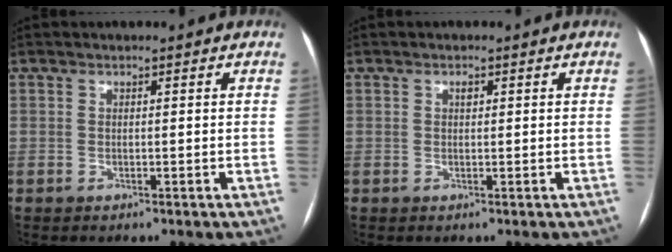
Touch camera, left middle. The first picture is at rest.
{"total": 0.7, "force": [0.3, 0.4, 0.5], "torque": [-0.011, 0.000, 0.005]}